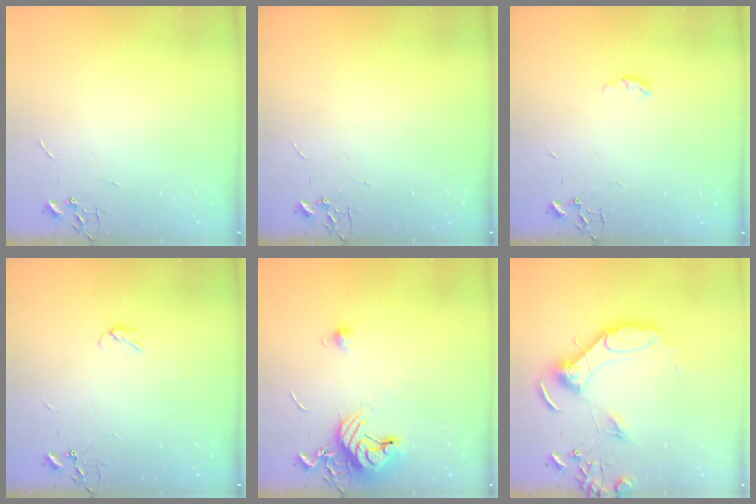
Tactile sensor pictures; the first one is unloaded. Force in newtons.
{"total": 0.0}
{"total": 4.1, "press": 4.1, "slide": 0.6}
{"total": 3.8, "press": 3.8, "slide": 0.5}
{"total": 11.4, "press": 11.3, "slide": 1.1}
{"total": 13.0, "press": 12.8, "slide": 1.9}